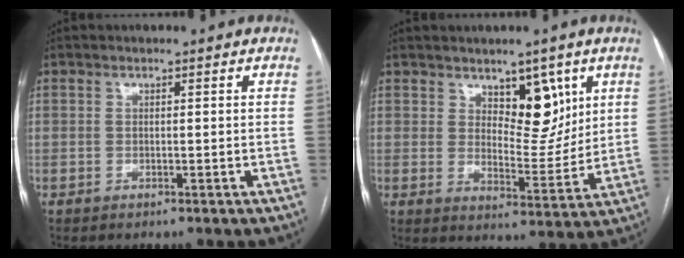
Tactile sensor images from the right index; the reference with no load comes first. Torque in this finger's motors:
{"motor_torque": [0.05, 0.20, 0.00, 0.00]}